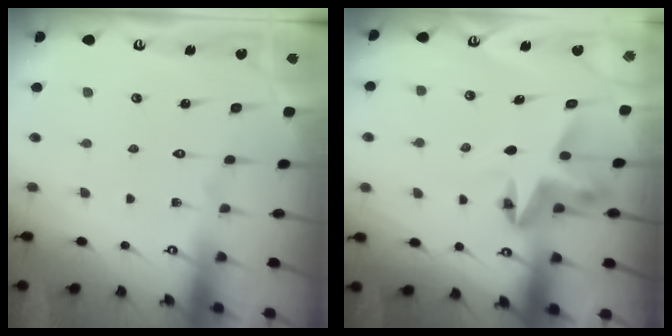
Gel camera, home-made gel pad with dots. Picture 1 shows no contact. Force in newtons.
{"total": 5.5, "press": 5.5, "slide": 0.1}